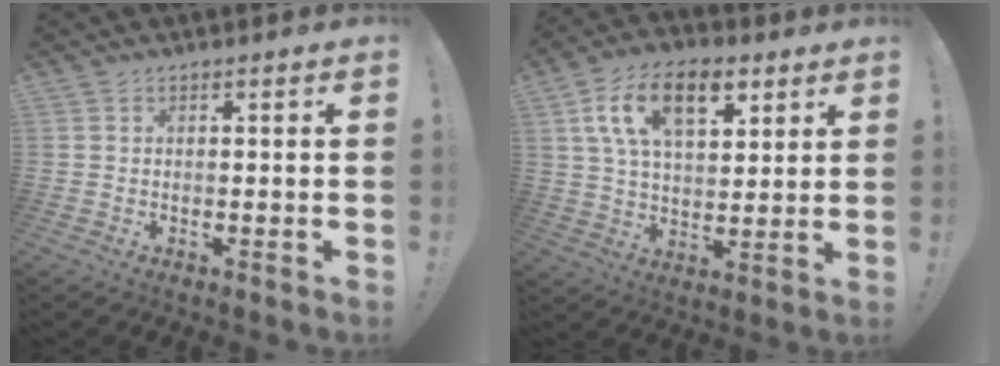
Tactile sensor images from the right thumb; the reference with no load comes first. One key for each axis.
{"total": 16.4, "fx": 7.2, "fy": 9.0, "fz": 11.7, "tx": -0.191, "ty": -0.009, "tz": 0.128}